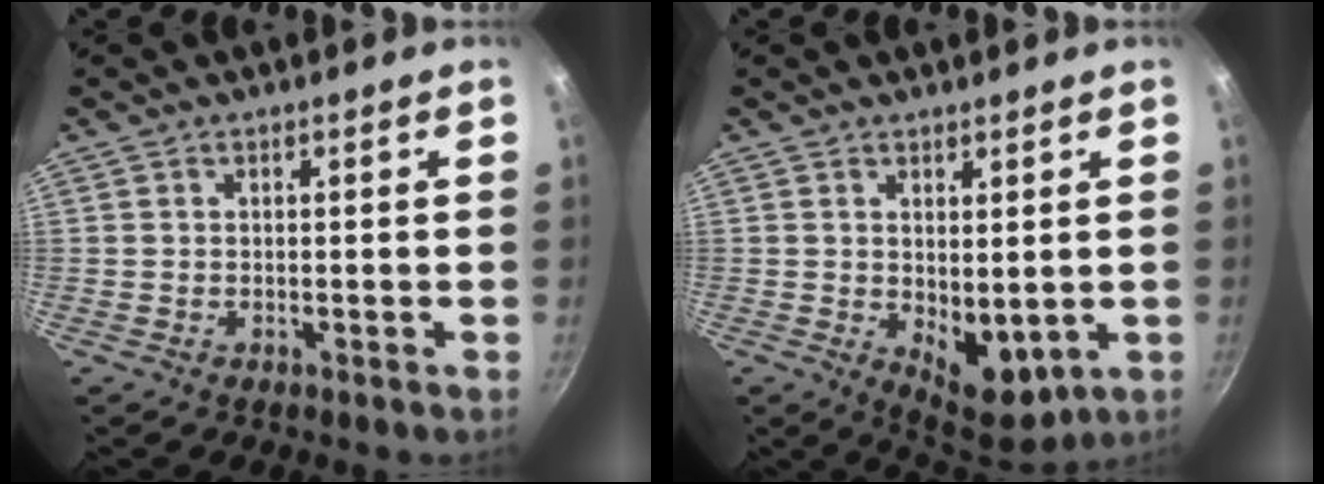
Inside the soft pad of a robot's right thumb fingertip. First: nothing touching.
{"total": 8.0, "force": [0.3, 4.4, 6.7], "torque": [-0.075, -0.024, 0.021]}